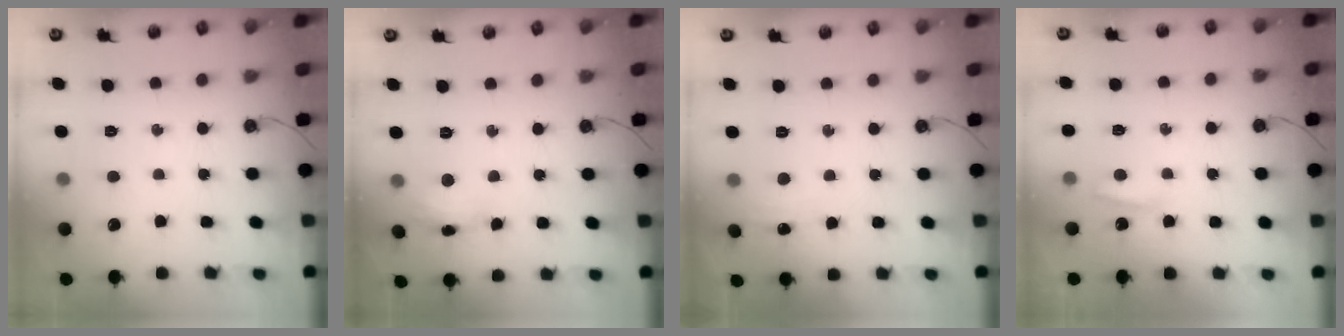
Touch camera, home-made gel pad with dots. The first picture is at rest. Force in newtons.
{"total": 9.3, "press": 9.3, "slide": 0.7}
{"total": 5.0, "press": 5.0, "slide": 0.6}
{"total": 3.8, "press": 3.8, "slide": 0.6}